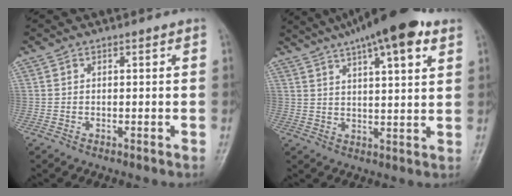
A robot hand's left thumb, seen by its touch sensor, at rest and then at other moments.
{"total": 16.1, "force": [10.1, 4.2, 11.9], "torque": [-0.170, -0.007, 0.153]}